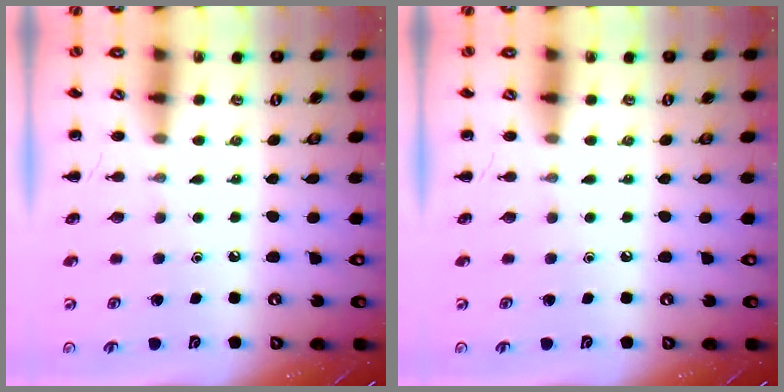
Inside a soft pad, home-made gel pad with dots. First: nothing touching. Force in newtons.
{"total": 0.0}